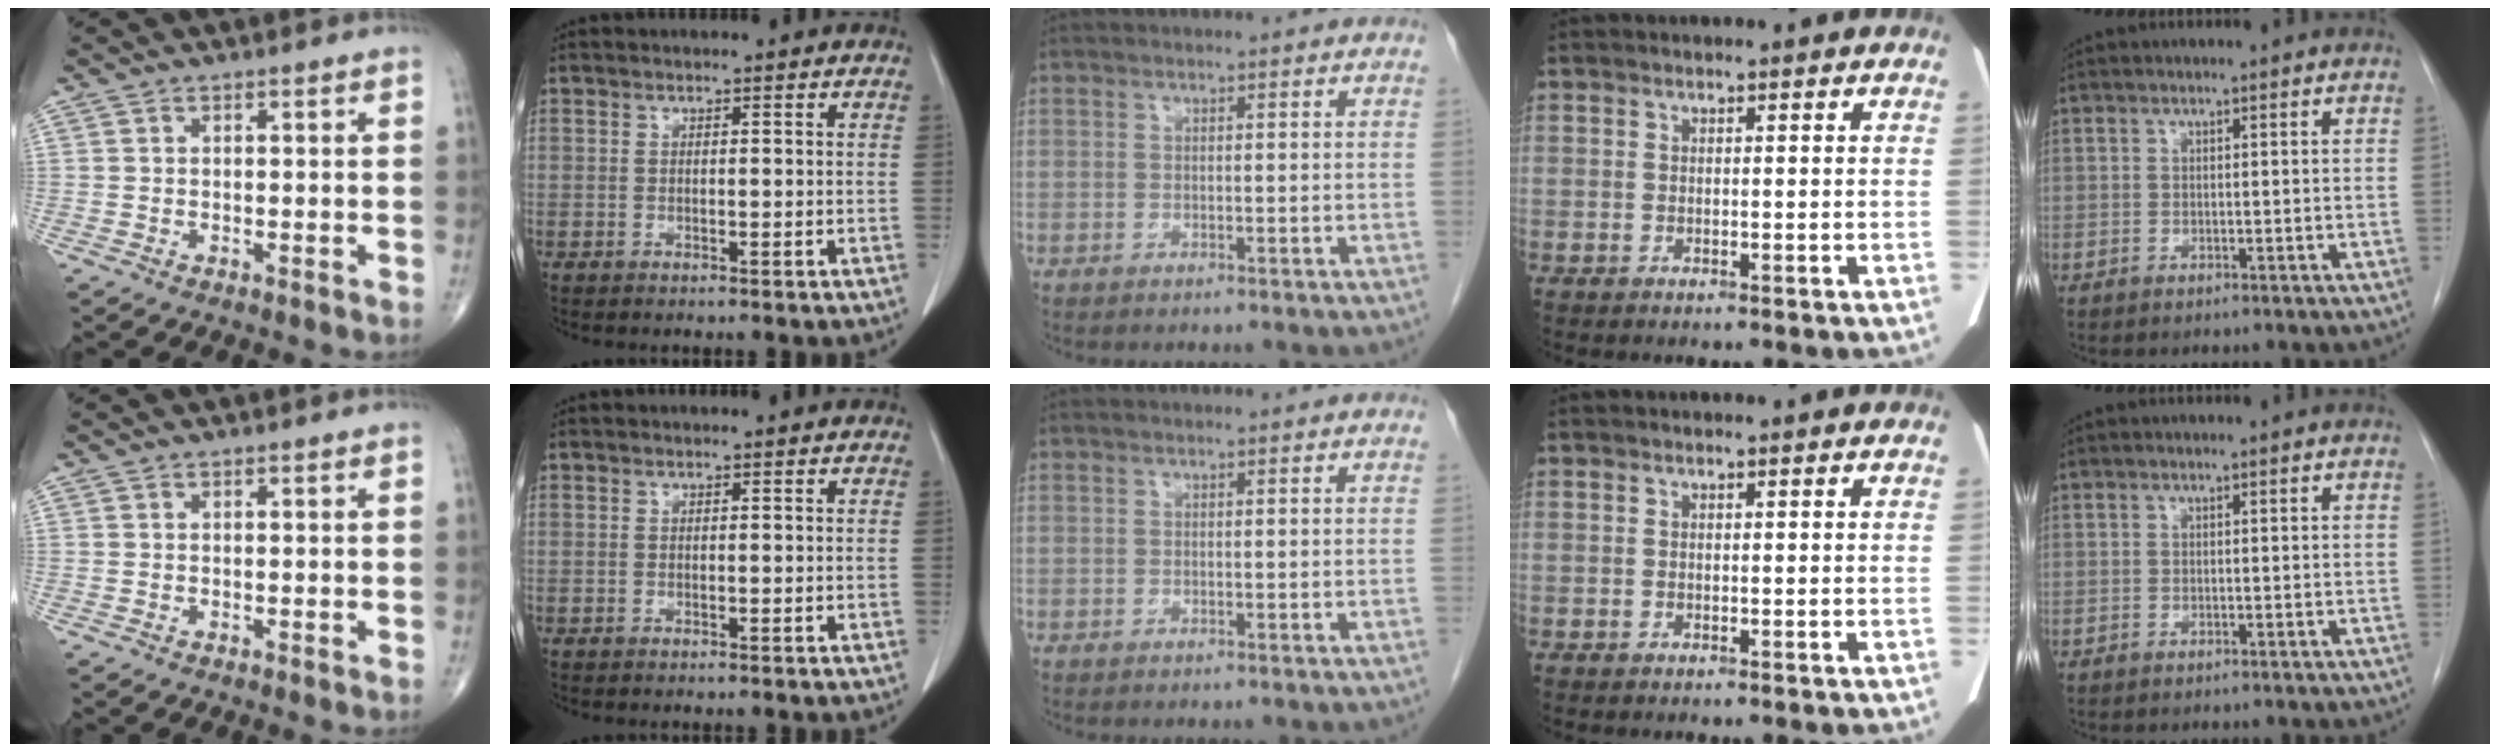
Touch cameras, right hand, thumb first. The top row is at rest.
{}